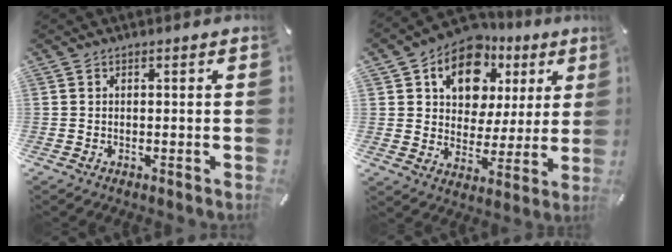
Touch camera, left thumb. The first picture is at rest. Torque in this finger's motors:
{"motor_torque": [0.63, 0.70, 1.58, -1.19, 0.34]}